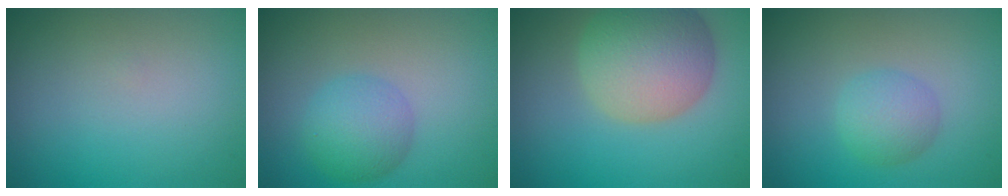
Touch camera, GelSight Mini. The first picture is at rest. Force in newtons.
{"total": 3.5, "press": 3.5, "slide": 0.0}
{"total": 7.6, "press": 7.6, "slide": 0.4}
{"total": 2.5, "press": 2.5, "slide": 0.1}